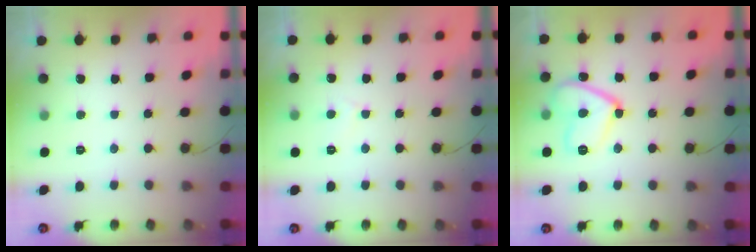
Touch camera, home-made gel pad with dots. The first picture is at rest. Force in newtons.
{"total": 2.3, "press": 2.3, "slide": 0.2}
{"total": 13.2, "press": 13.2, "slide": 1.1}